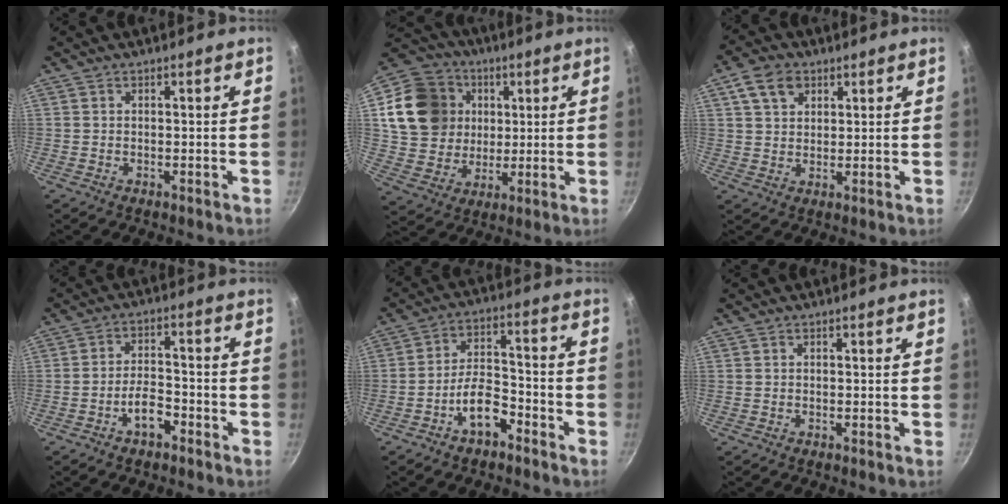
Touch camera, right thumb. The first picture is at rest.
{"total": 18.0, "force": [4.3, 15.5, 8.2], "torque": [-0.137, 0.008, 0.083]}
{"total": 6.7, "force": [3.1, 4.8, 3.5], "torque": [-0.049, 0.000, 0.054]}
{"total": 5.6, "force": [-3.3, 2.7, 3.6], "torque": [-0.052, 0.032, -0.057]}
{"total": 8.3, "force": [-4.9, 4.1, 5.3], "torque": [-0.074, 0.050, -0.086]}
{"total": 0.0}